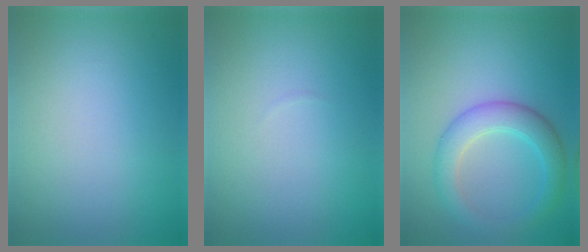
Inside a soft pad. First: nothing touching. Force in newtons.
{"total": 0.0}
{"total": 4.1, "press": 4.1, "slide": 0.1}